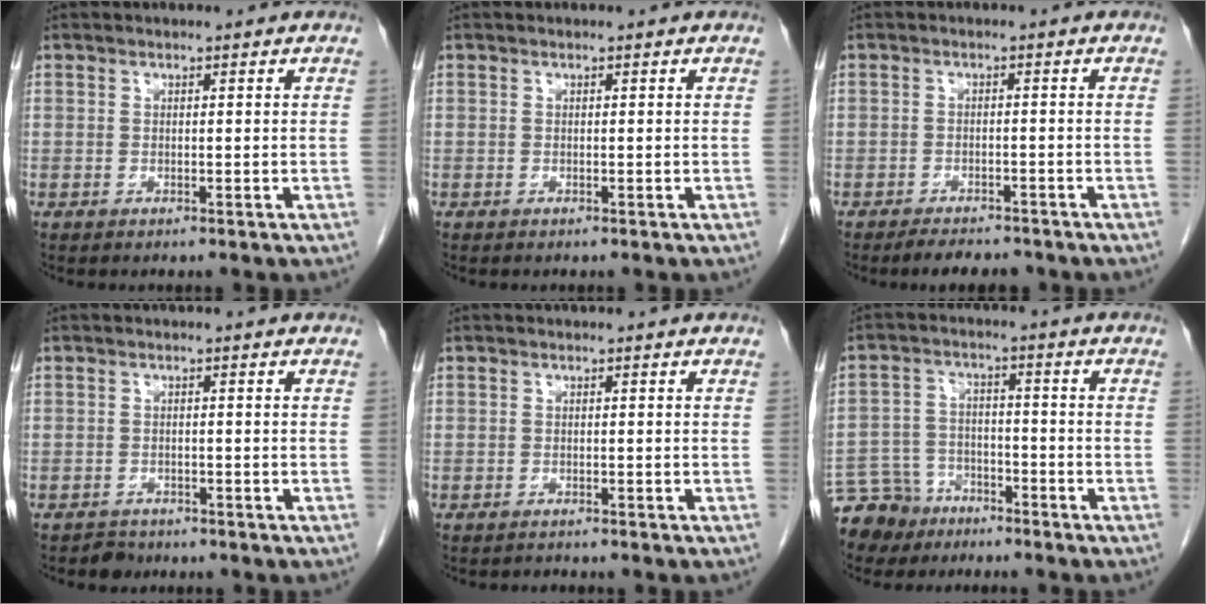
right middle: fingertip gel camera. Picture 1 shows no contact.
{"total": 0.0}
{"total": 4.8, "force": [-4.2, 1.6, 1.7], "torque": [-0.024, -0.004, -0.059]}
{"total": 1.7, "force": [-1.4, 0.9, -0.2], "torque": [-0.001, 0.002, -0.023]}
{"total": 0.6, "force": [-0.6, -0.1, -0.1], "torque": [-0.003, -0.005, -0.010]}
{"total": 7.9, "force": [-6.3, 4.7, 0.6], "torque": [-0.020, 0.005, -0.115]}